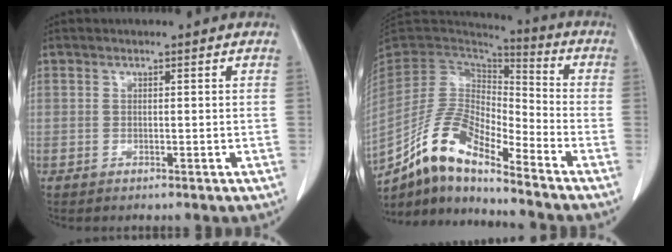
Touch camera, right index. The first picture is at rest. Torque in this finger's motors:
{"motor_torque": [0.12, -0.09, 0.07, -0.01]}